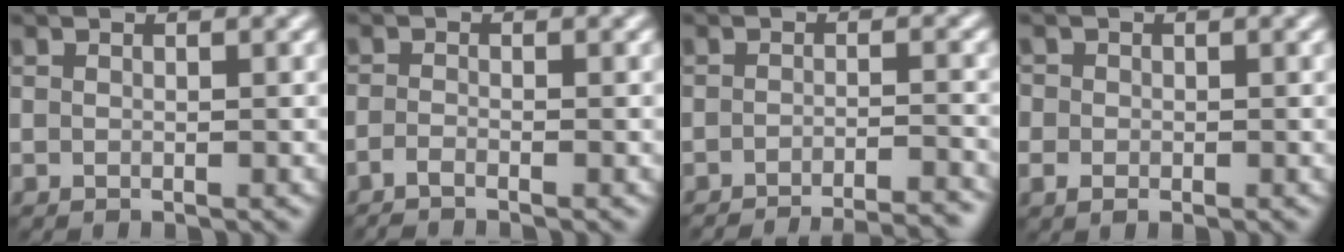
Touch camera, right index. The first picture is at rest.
{"total": 1.4, "force": [-1.2, 0.2, 0.8], "torque": [-0.016, -0.006, -0.030]}
{"total": 8.9, "force": [-8.2, 1.9, 2.9], "torque": [-0.011, 0.008, -0.095]}
{"total": 1.9, "force": [-0.5, 1.6, 1.1], "torque": [-0.016, -0.004, -0.013]}